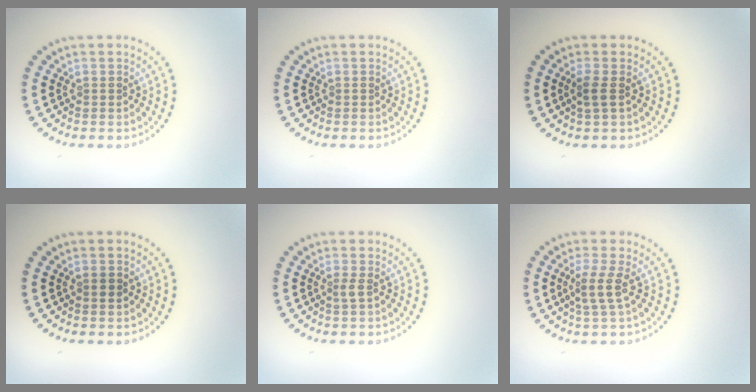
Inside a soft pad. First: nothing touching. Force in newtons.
{"total": 0.0}
{"total": 1.3, "press": 1.2, "slide": 0.6}
{"total": 0.9, "press": 0.9, "slide": 0.1}
{"total": 0.9, "press": 0.6, "slide": 0.7}
{"total": 2.2, "press": 1.7, "slide": 1.5}